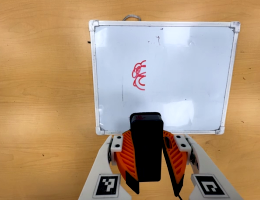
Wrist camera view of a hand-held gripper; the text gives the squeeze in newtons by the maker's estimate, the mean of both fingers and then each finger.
{"total": 11.7, "left": 10.6, "right": 12.9}